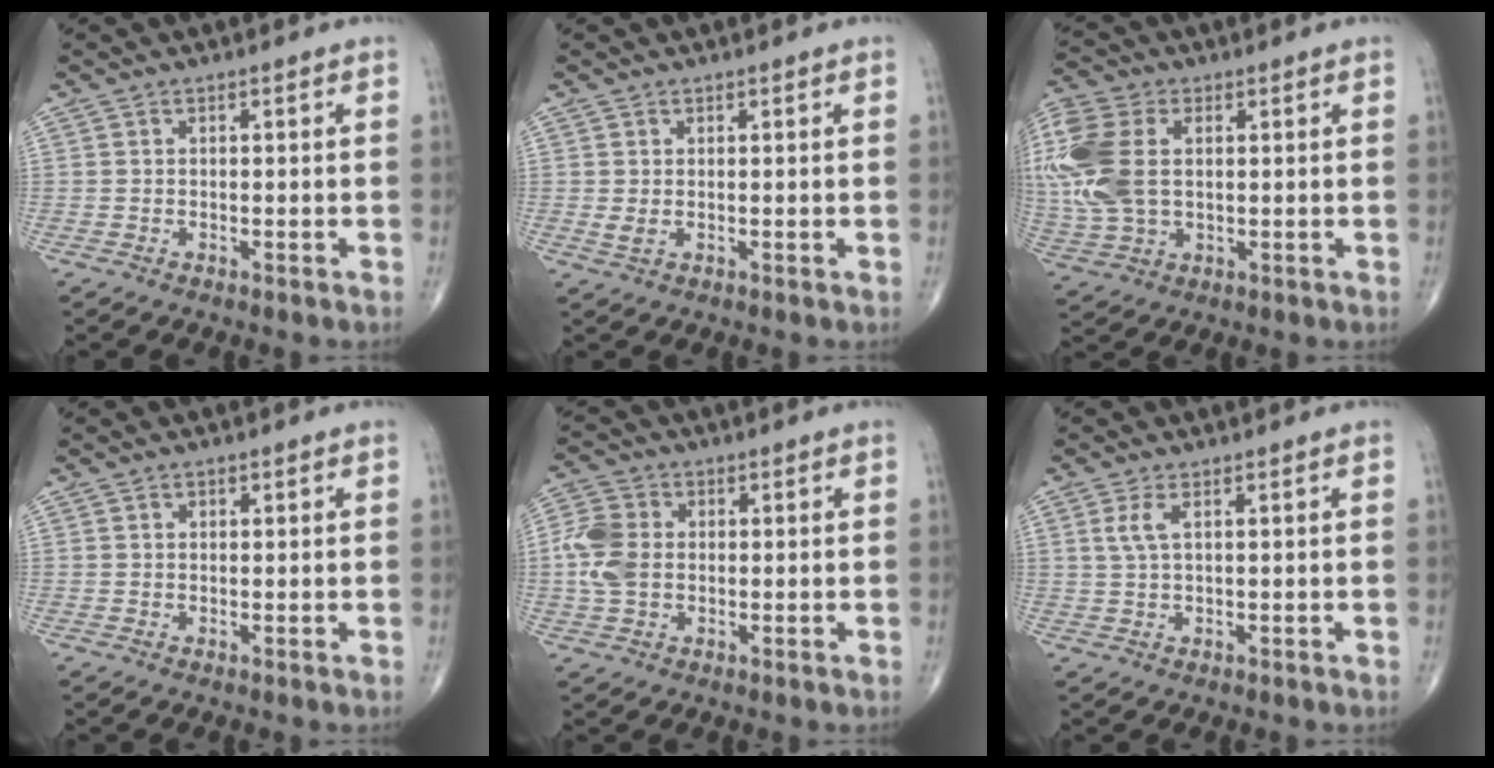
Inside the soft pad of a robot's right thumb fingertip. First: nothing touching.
{"total": 1.4, "force": [0.3, 0.8, 1.2], "torque": [-0.022, -0.005, 0.008]}
{"total": 16.6, "force": [2.0, 10.6, 12.6], "torque": [-0.322, 0.006, 0.043]}
{"total": 0.8, "force": [0.4, 0.7, 0.4], "torque": [0.000, -0.001, 0.005]}
{"total": 7.6, "force": [-0.2, 5.5, 5.2], "torque": [-0.121, 0.011, -0.008]}
{"total": 2.9, "force": [1.0, 1.0, 2.6], "torque": [-0.066, 0.004, 0.028]}